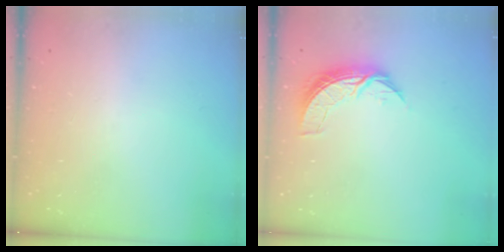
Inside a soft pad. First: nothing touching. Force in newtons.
{"total": 7.3, "press": 7.3, "slide": 0.5}